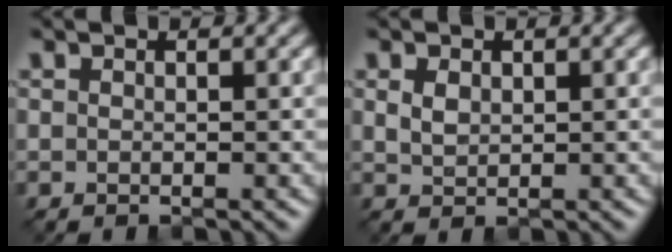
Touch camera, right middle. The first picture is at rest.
{"total": 1.3, "force": [0.7, 0.9, 0.7], "torque": [-0.017, 0.004, 0.017]}